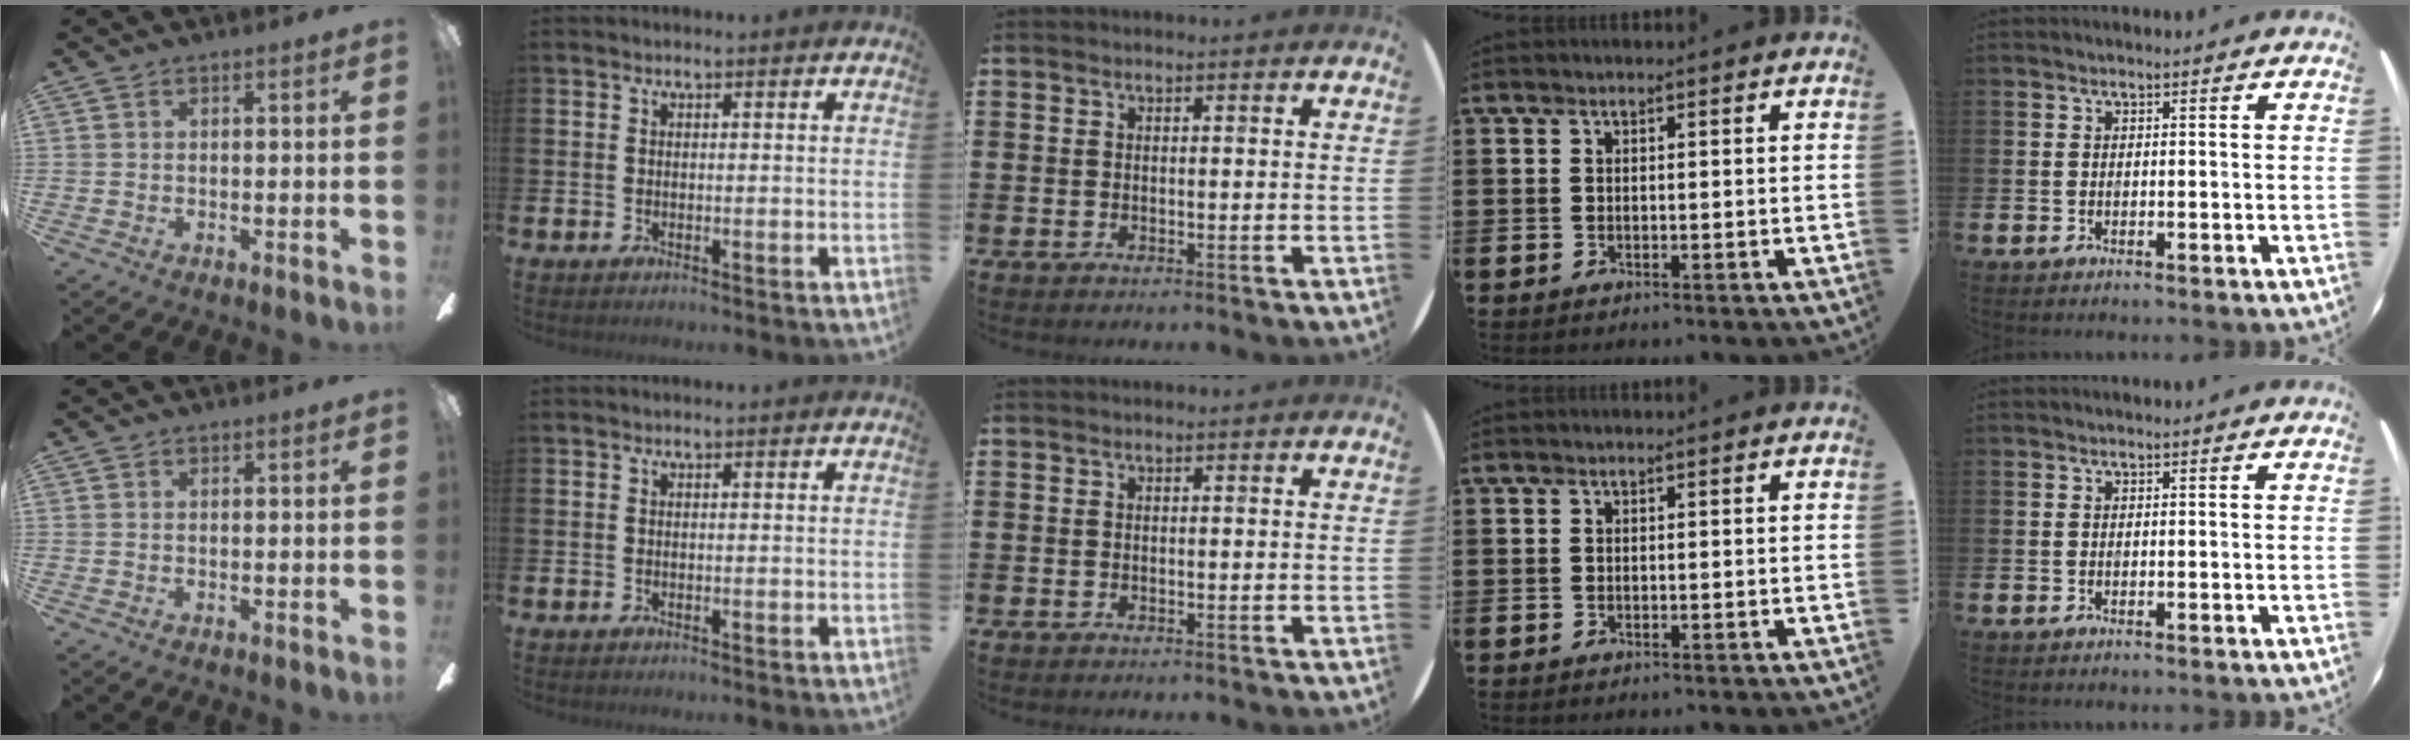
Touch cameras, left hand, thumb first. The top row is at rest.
{}